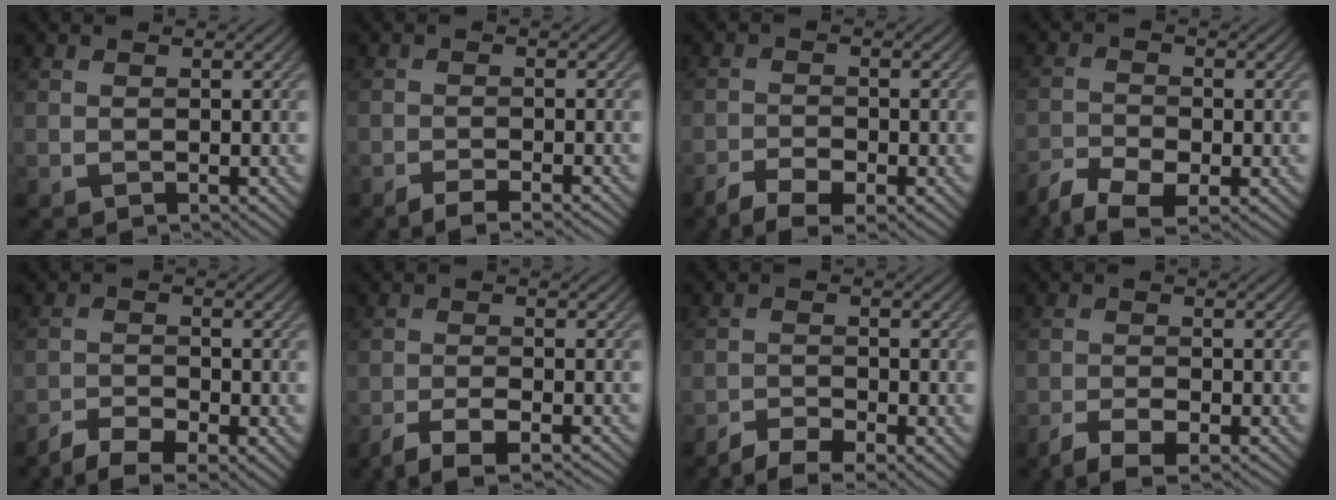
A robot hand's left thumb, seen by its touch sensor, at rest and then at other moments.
{"total": 2.4, "force": [-1.9, 0.3, 1.4], "torque": [-0.020, 0.004, -0.043]}
{"total": 4.5, "force": [-3.2, 1.4, 2.8], "torque": [-0.050, -0.006, -0.057]}
{"total": 5.3, "force": [-3.9, 1.9, 3.0], "torque": [-0.058, -0.010, -0.075]}
{"total": 5.1, "force": [-3.8, 1.6, 3.0], "torque": [-0.056, -0.006, -0.068]}
{"total": 4.3, "force": [-3.1, 0.9, 2.8], "torque": [-0.051, -0.002, -0.061]}
{"total": 4.4, "force": [-3.4, 1.1, 2.5], "torque": [-0.049, -0.005, -0.062]}
{"total": 4.0, "force": [-2.9, 1.0, 2.6], "torque": [-0.052, -0.006, -0.054]}